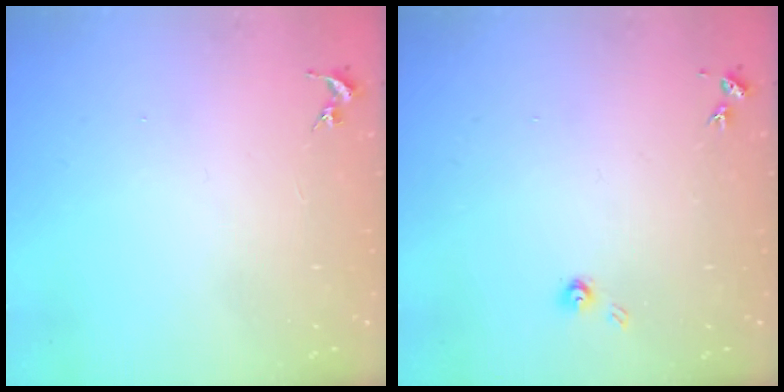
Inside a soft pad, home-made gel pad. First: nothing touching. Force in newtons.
{"total": 3.8, "press": 3.7, "slide": 0.2}